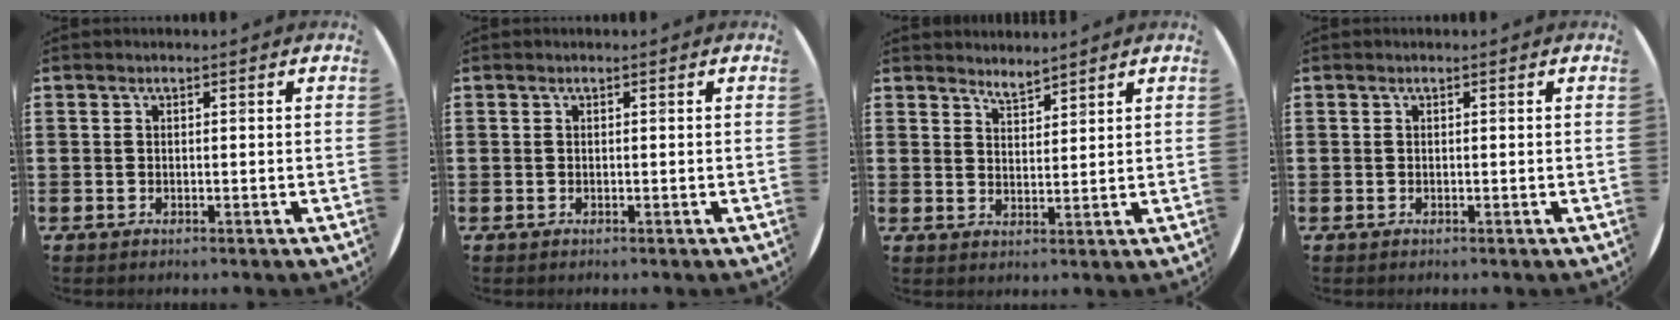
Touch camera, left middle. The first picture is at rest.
{"total": 0.0}
{"total": 2.9, "force": [2.9, 0.1, 0.0], "torque": [-0.005, -0.009, 0.055]}
{"total": 0.0}